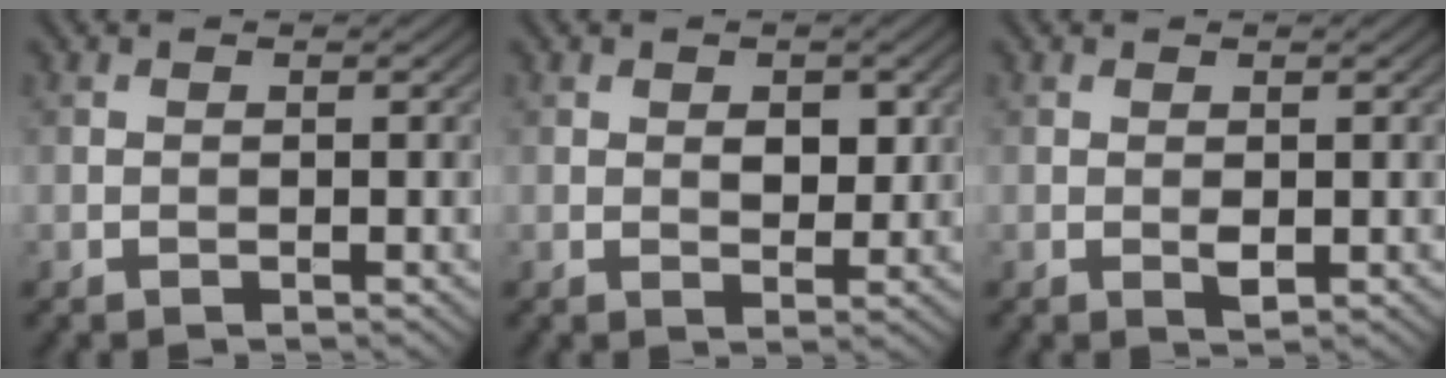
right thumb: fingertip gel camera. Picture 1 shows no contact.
{"total": 3.0, "force": [0.7, 1.8, 2.2], "torque": [-0.036, -0.005, 0.013]}
{"total": 1.1, "force": [0.1, 0.5, 0.9], "torque": [-0.017, -0.004, 0.001]}